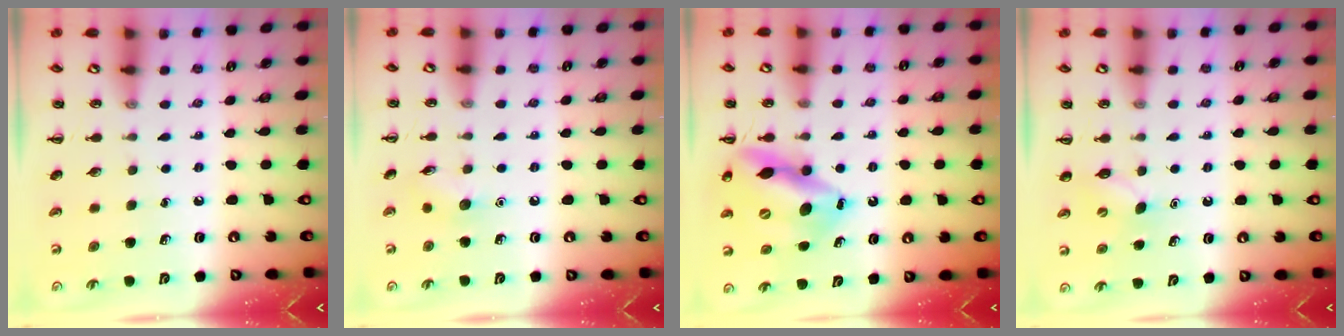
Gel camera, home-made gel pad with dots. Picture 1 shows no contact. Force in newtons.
{"total": 6.0, "press": 5.9, "slide": 1.5}
{"total": 15.2, "press": 14.6, "slide": 4.3}
{"total": 5.4, "press": 5.2, "slide": 1.5}